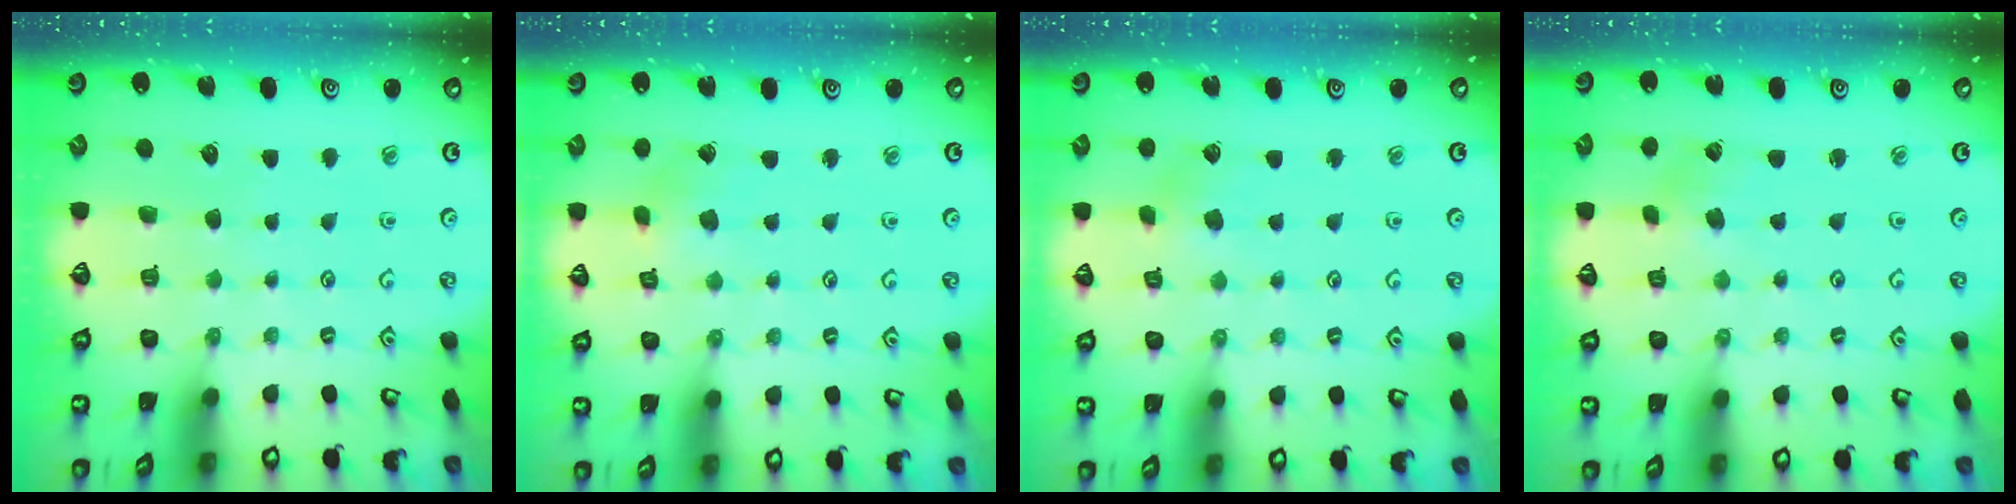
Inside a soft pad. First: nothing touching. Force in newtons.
{"total": 2.5, "press": 2.5, "slide": 0.2}
{"total": 3.2, "press": 3.1, "slide": 0.5}
{"total": 2.6, "press": 2.6, "slide": 0.2}